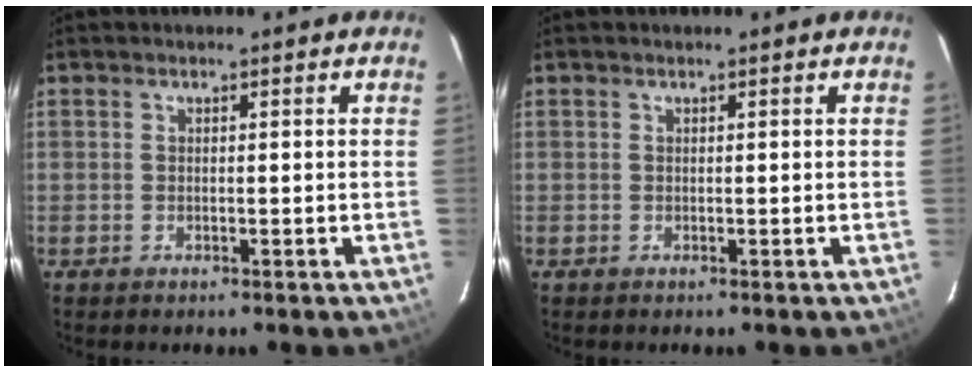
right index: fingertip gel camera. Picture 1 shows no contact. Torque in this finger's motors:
{"motor_torque": [0.05, 0.05, 0.00, 0.00]}